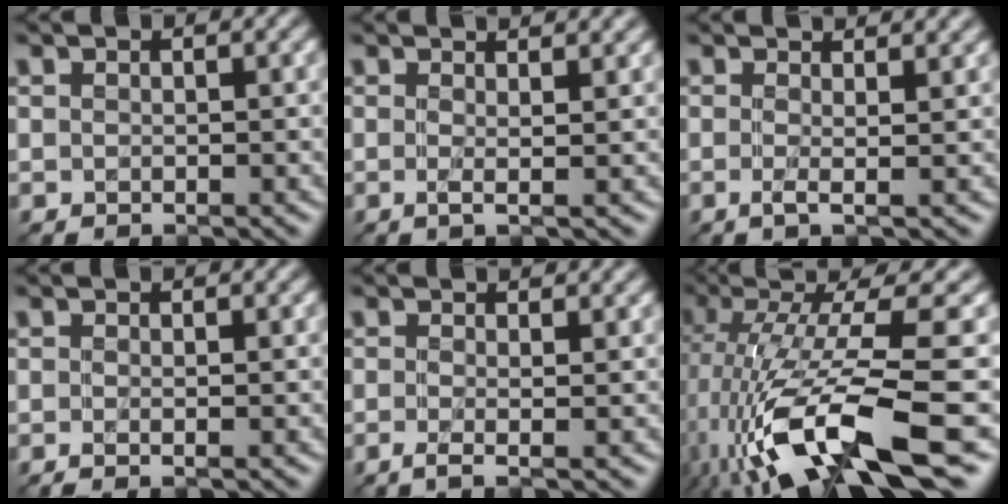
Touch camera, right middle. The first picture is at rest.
{"total": 3.2, "force": [1.1, 1.0, 2.8], "torque": [-0.034, 0.008, -0.012]}
{"total": 3.3, "force": [0.7, 1.0, 3.1], "torque": [-0.040, 0.004, -0.006]}
{"total": 1.4, "force": [-0.2, 0.4, 1.3], "torque": [-0.020, -0.004, -0.007]}
{"total": 2.8, "force": [-0.1, 0.9, 2.7], "torque": [-0.038, 0.002, -0.011]}
{"total": 14.3, "force": [-4.6, 4.0, 13.0], "torque": [-0.250, -0.021, -0.068]}